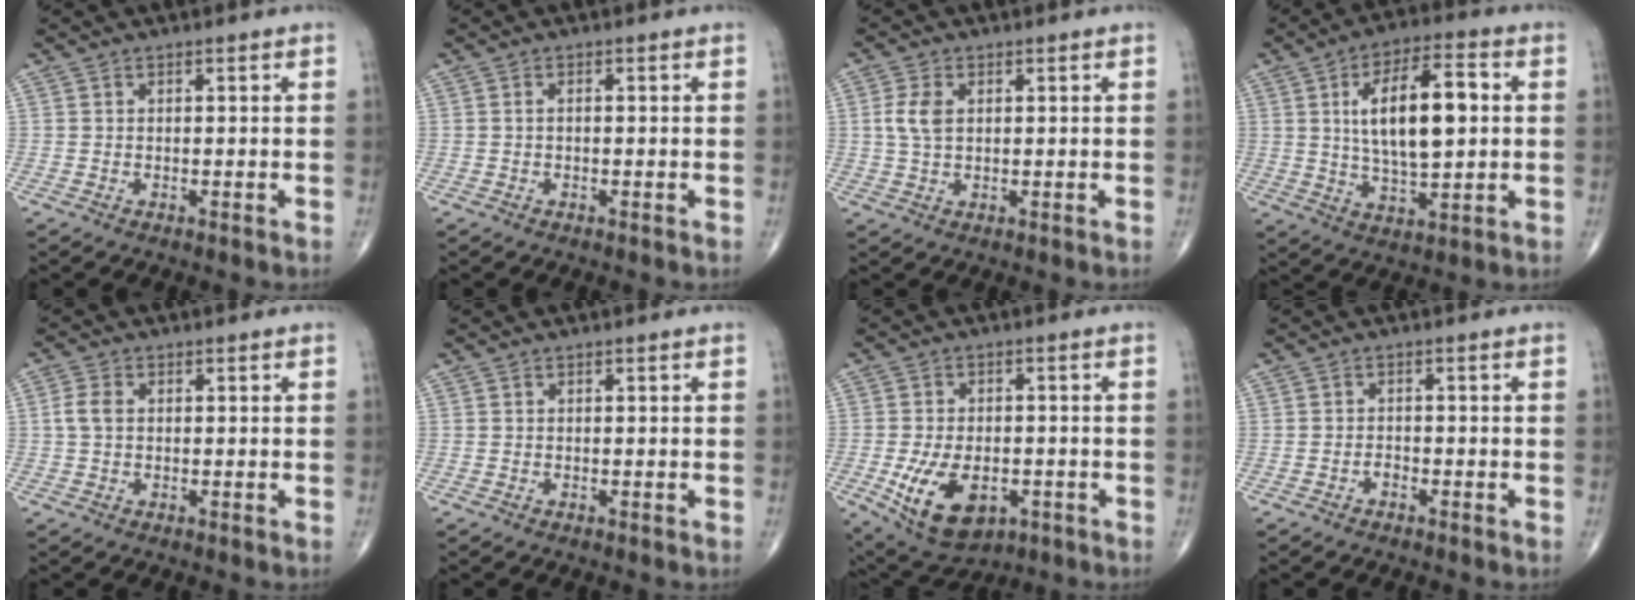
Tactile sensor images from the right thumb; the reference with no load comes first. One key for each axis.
{"total": 0.7, "fx": -0.1, "fy": 0.3, "fz": 0.6, "tx": -0.014, "ty": 0.003, "tz": -0.003}
{"total": 4.3, "fx": 0.8, "fy": 2.6, "fz": 3.4, "tx": -0.077, "ty": 0.002, "tz": 0.017}
{"total": 15.7, "fx": 2.4, "fy": 6.4, "fz": 14.2, "tx": -0.226, "ty": 0.005, "tz": 0.039}
{"total": 3.1, "fx": 0.3, "fy": 2.1, "fz": 2.3, "tx": -0.053, "ty": 0.006, "tz": 0.001}
{"total": 0.0}
{"total": 12.6, "fx": -4.0, "fy": 7.6, "fz": 9.2, "tx": -0.153, "ty": 0.004, "tz": -0.049}
{"total": 1.1, "fx": -0.8, "fy": 0.6, "fz": 0.4, "tx": -0.005, "ty": 0.005, "tz": -0.015}